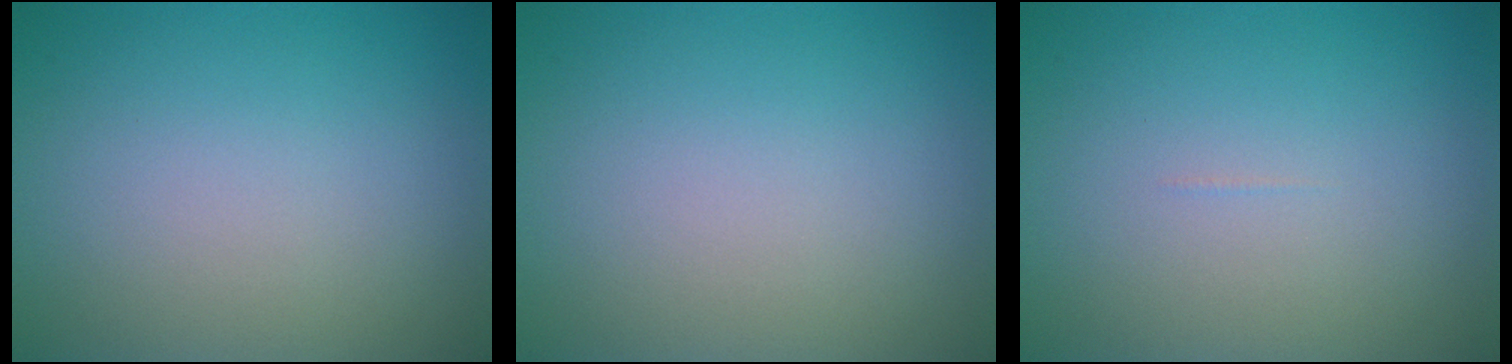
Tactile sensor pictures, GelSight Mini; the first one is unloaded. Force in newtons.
{"total": 0.0}
{"total": 0.0}